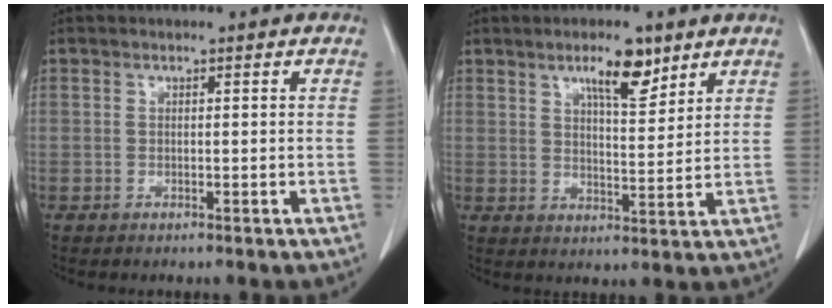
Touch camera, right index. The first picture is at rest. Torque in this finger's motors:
{"motor_torque": [0.29, 0.27, 0.11, 0.05]}